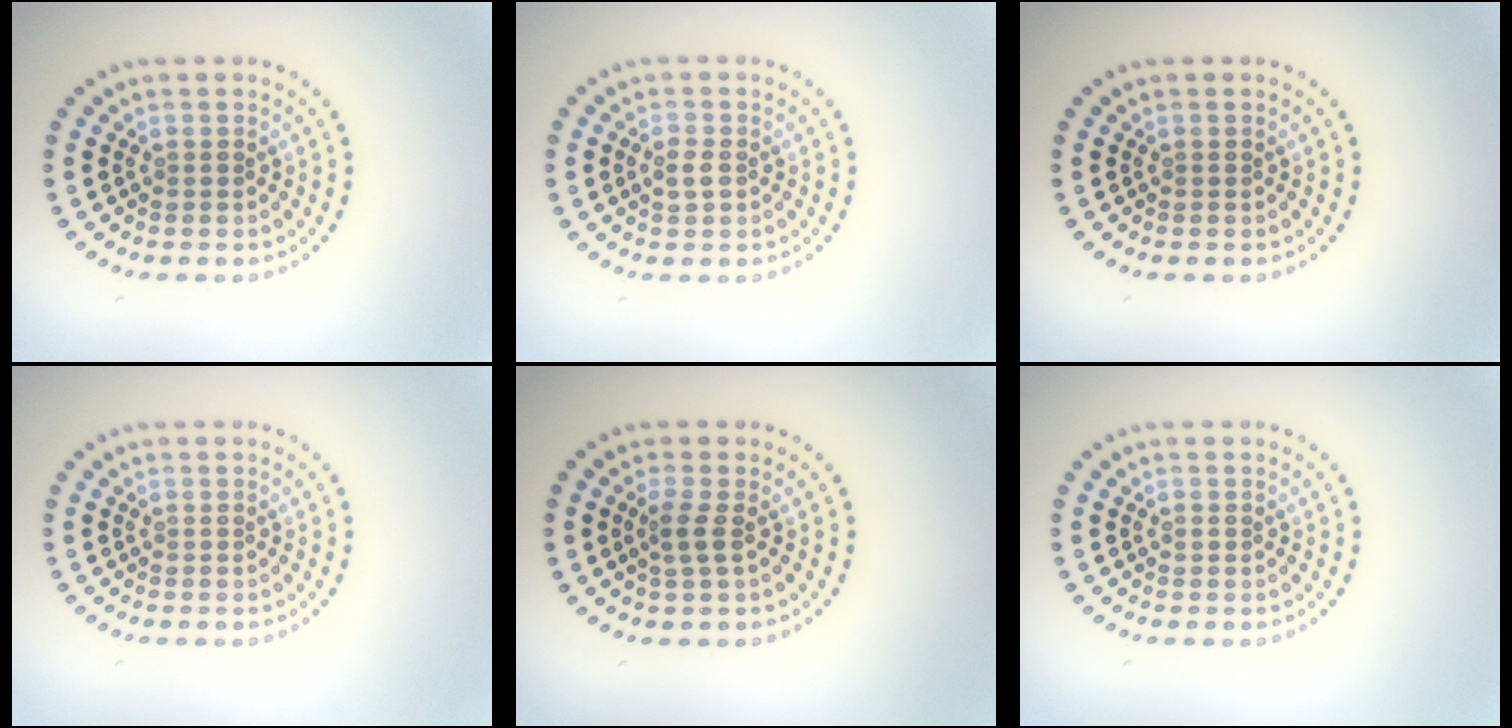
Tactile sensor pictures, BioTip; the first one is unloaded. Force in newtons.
{"total": 1.3, "press": 1.3, "slide": 0.1}
{"total": 0.0}
{"total": 0.0}
{"total": 1.7, "press": 1.3, "slide": 1.0}
{"total": 0.5, "press": 0.5, "slide": 0.2}